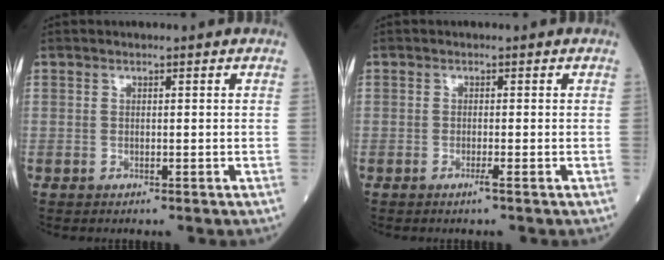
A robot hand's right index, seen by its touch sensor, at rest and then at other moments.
{"total": 1.1, "force": [-0.6, -0.2, 0.9], "torque": [-0.016, -0.001, -0.012]}